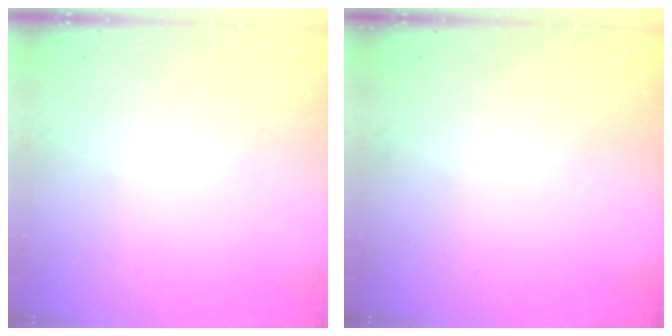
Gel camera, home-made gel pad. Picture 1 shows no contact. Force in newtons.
{"total": 0.0}